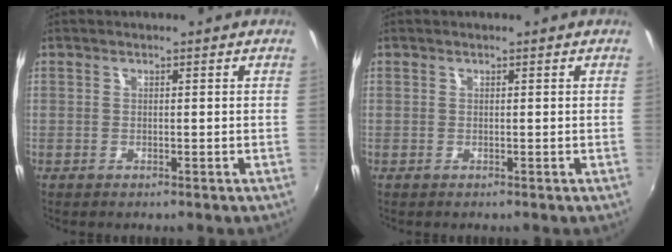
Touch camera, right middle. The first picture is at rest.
{"total": 0.0}